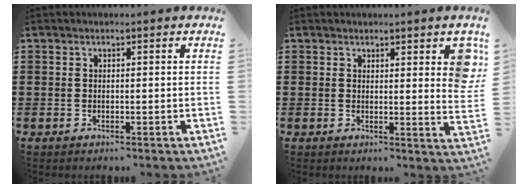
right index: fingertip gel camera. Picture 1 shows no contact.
{"total": 3.4, "force": [2.0, 1.0, 2.5], "torque": [-0.024, -0.008, 0.030]}